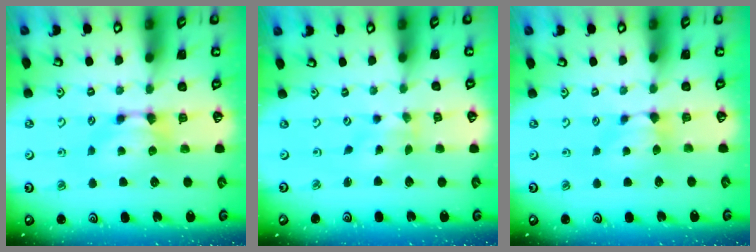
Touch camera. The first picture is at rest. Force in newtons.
{"total": 2.6, "press": 2.4, "slide": 1.0}
{"total": 1.3, "press": 1.2, "slide": 0.6}